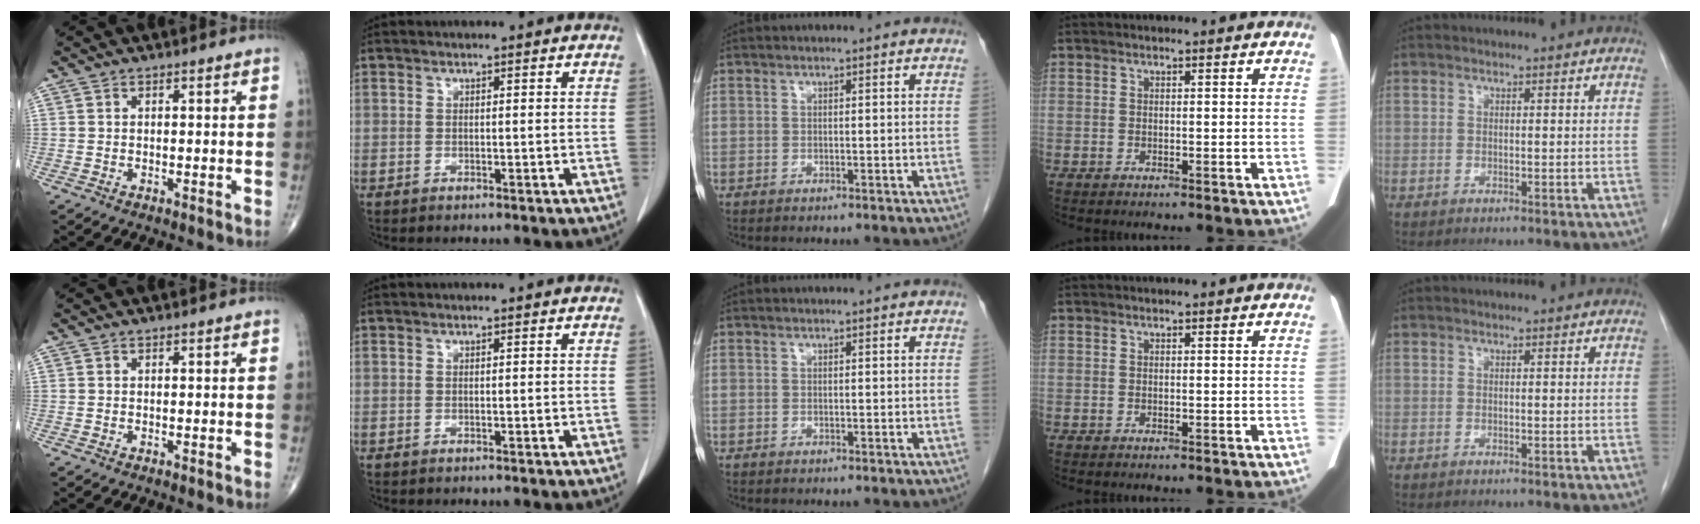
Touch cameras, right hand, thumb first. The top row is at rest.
{}